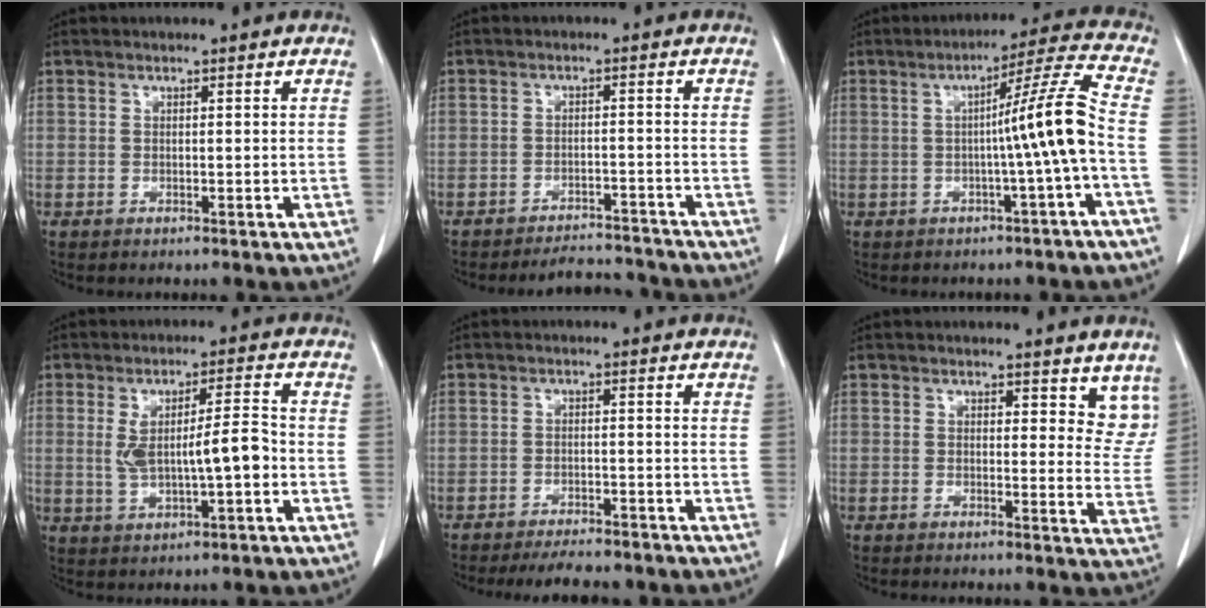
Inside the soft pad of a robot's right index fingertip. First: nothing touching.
{"total": 7.7, "force": [-7.5, 1.6, 0.8], "torque": [-0.002, 0.006, -0.096]}
{"total": 9.1, "force": [-1.5, -2.0, 8.8], "torque": [-0.126, 0.016, -0.022]}
{"total": 7.8, "force": [-0.5, 1.6, 7.6], "torque": [-0.141, 0.009, -0.001]}
{"total": 7.5, "force": [-6.7, 1.7, 2.9], "torque": [-0.035, -0.007, -0.092]}
{"total": 5.9, "force": [4.8, 2.7, 2.1], "torque": [0.004, -0.022, 0.040]}